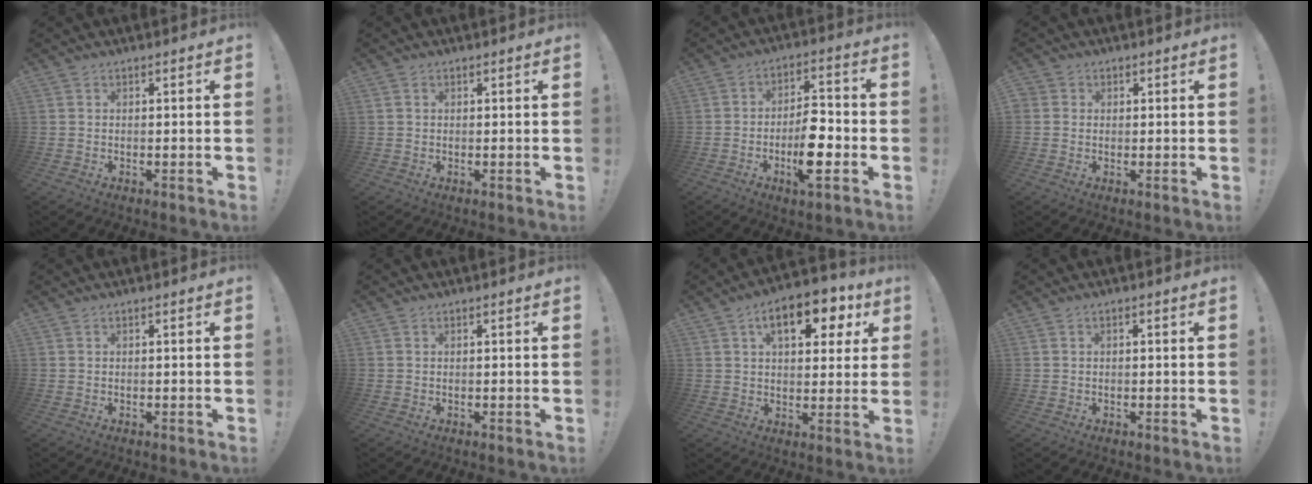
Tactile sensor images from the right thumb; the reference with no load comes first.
{"total": 1.1, "force": [0.5, 1.0, -0.2], "torque": [0.003, 0.005, 0.010]}
{"total": 12.0, "force": [-3.9, 4.3, 10.5], "torque": [-0.175, 0.012, -0.068]}
{"total": 2.2, "force": [0.3, 2.1, 0.7], "torque": [-0.012, 0.004, 0.007]}
{"total": 0.0}
{"total": 0.0}
{"total": 13.8, "force": [5.8, 7.1, 10.4], "torque": [-0.140, -0.017, 0.092]}
{"total": 0.6, "force": [-0.3, 0.2, 0.4], "torque": [-0.012, 0.004, -0.006]}